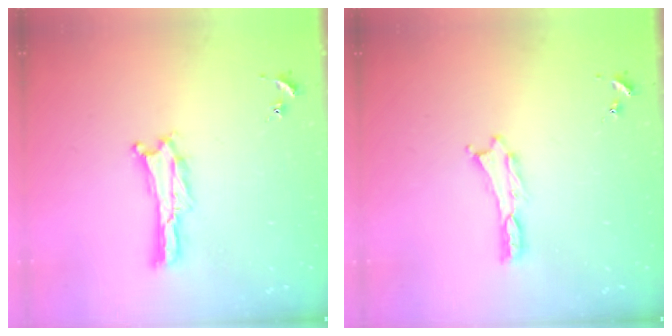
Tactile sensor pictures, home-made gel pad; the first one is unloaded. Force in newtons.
{"total": 0.0}